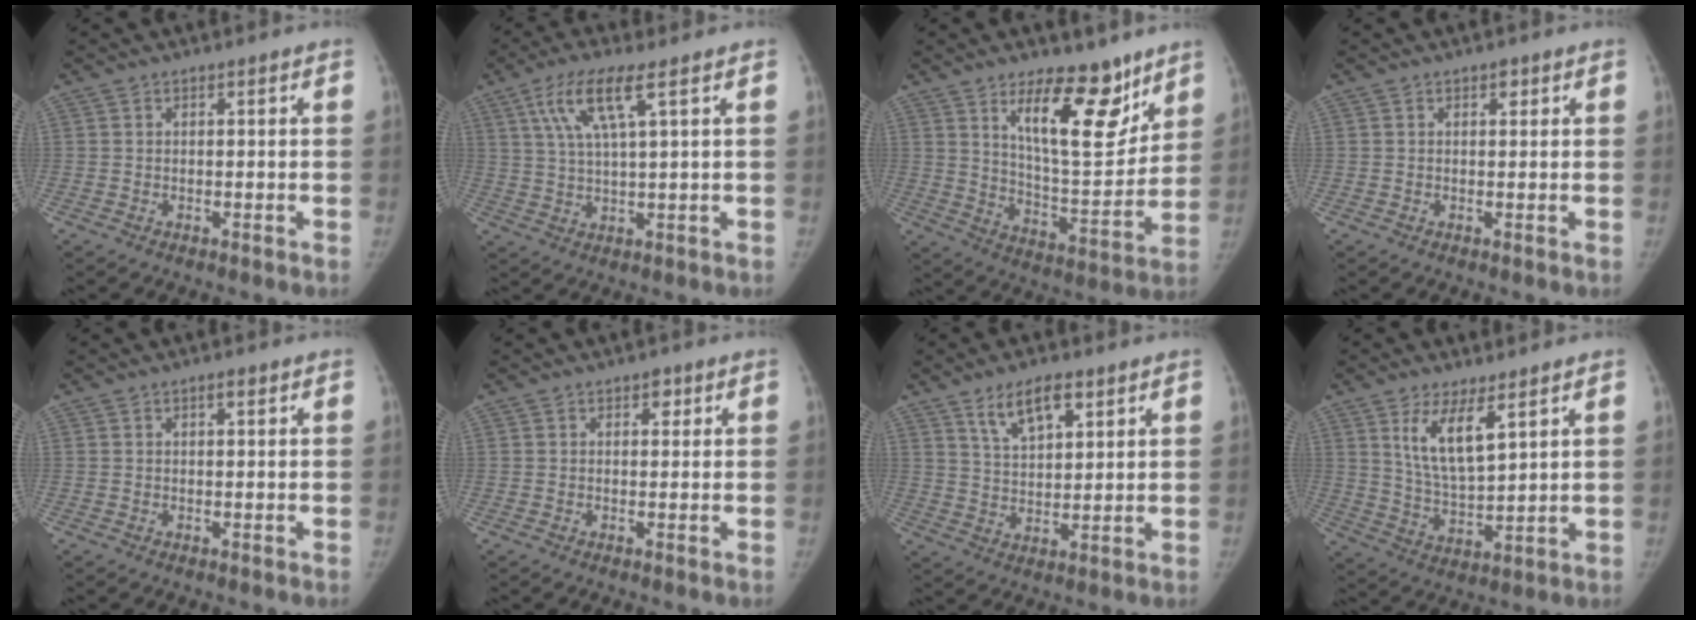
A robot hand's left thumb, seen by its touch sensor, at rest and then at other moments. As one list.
[{"total": 8.6, "force": [3.9, 1.3, 7.5], "torque": [-0.167, -0.005, 0.078]}, {"total": 16.9, "force": [10.2, 6.7, 11.7], "torque": [-0.129, -0.080, 0.173]}, {"total": 1.3, "force": [0.7, 0.8, 0.8], "torque": [-0.003, 0.000, 0.007]}, {"total": 1.2, "force": [0.6, 0.4, 0.9], "torque": [-0.009, 0.001, 0.007]}, {"total": 1.8, "force": [0.9, 1.2, 1.0], "torque": [0.000, -0.001, 0.008]}, {"total": 8.3, "force": [5.0, 3.5, 5.6], "torque": [-0.080, -0.025, 0.094]}, {"total": 9.5, "force": [4.9, 3.3, 7.4], "torque": [-0.127, -0.036, 0.105]}]